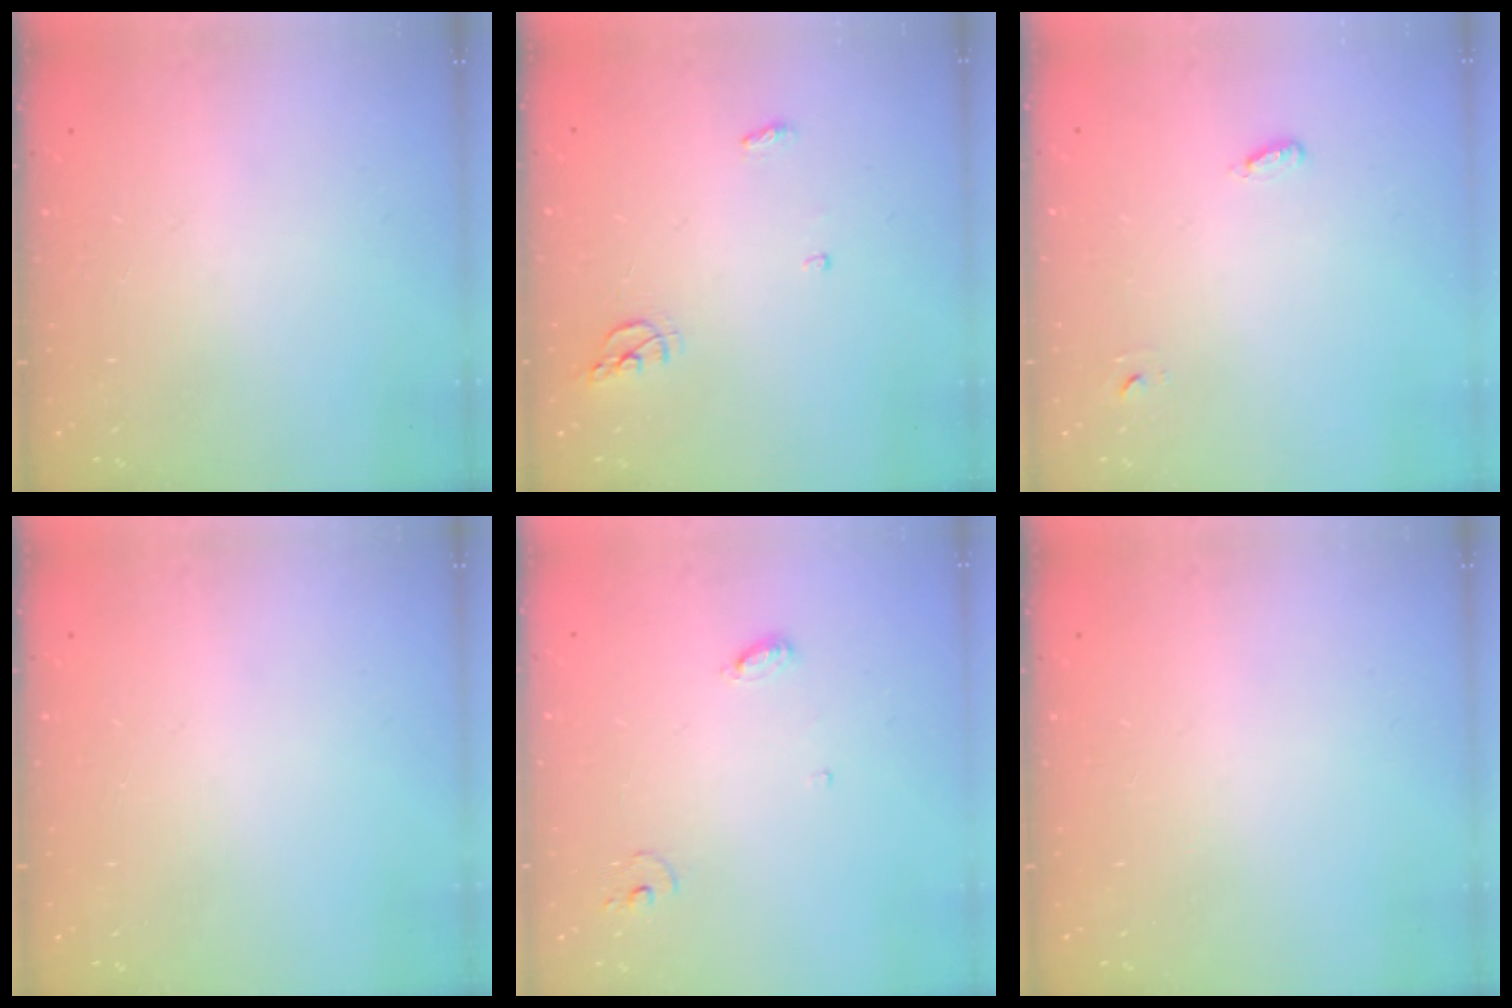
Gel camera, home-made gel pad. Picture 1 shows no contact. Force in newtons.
{"total": 5.6, "press": 5.6, "slide": 0.7}
{"total": 3.2, "press": 2.9, "slide": 1.4}
{"total": 0.0}
{"total": 4.7, "press": 4.7, "slide": 0.5}
{"total": 0.0}